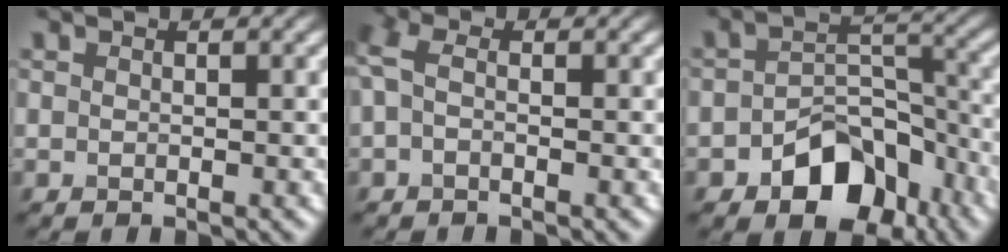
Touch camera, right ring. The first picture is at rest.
{"total": 2.4, "force": [-0.1, 1.5, 1.9], "torque": [-0.049, 0.006, -0.009]}
{"total": 7.6, "force": [-4.2, 4.7, 4.2], "torque": [-0.050, -0.005, -0.071]}